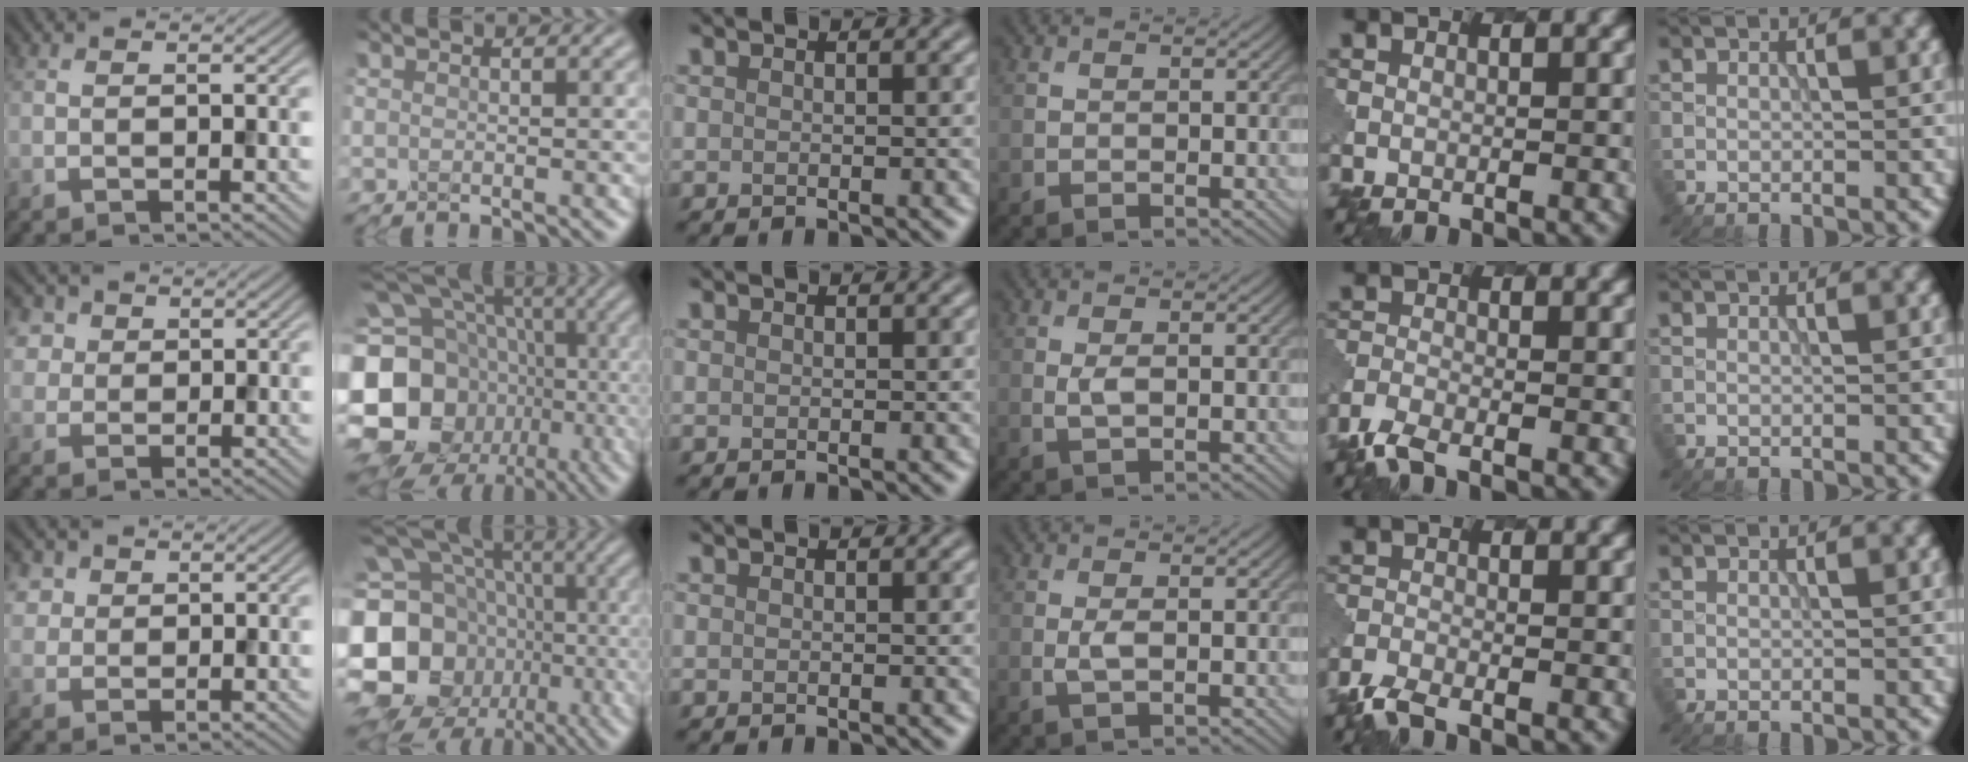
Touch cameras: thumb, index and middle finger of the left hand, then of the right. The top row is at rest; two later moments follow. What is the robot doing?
{"motion": "extract", "object": "pen bag"}